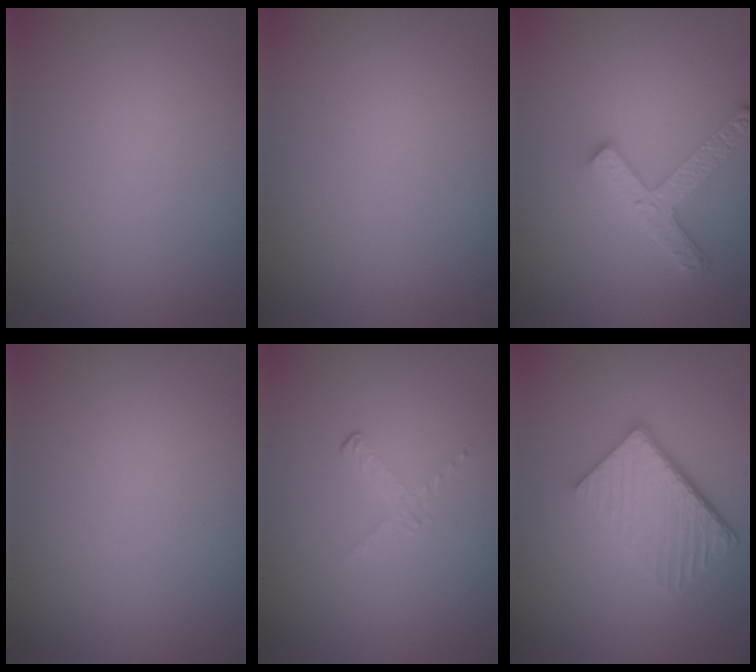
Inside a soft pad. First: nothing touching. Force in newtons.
{"total": 0.0}
{"total": 3.4, "press": 3.1, "slide": 1.4}
{"total": 0.0}
{"total": 1.1, "press": 0.4, "slide": 1.1}
{"total": 5.6, "press": 3.8, "slide": 4.1}